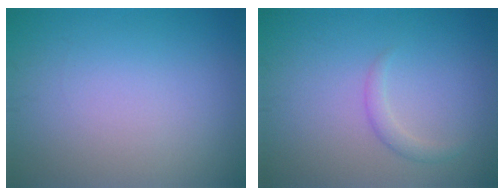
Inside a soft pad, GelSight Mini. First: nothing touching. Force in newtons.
{"total": 1.3, "press": 1.3, "slide": 0.1}